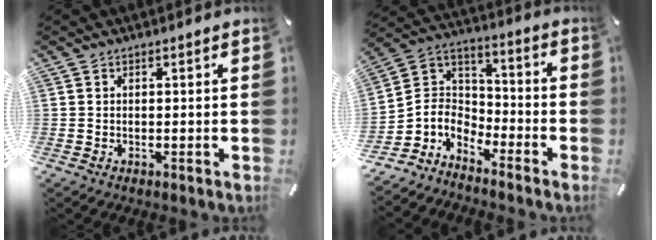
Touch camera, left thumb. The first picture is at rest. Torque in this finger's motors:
{"motor_torque": [-0.77, 1.52, 0.40, 1.13, 0.01]}